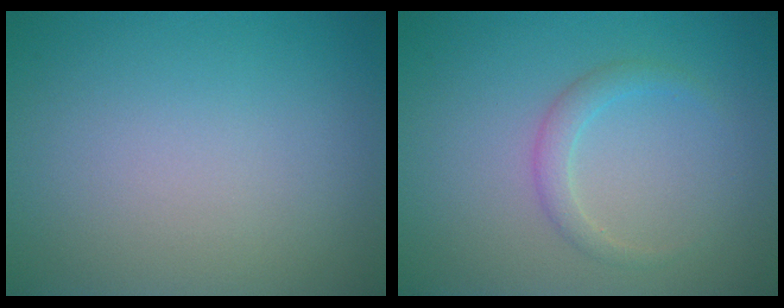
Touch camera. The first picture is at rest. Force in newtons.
{"total": 1.6, "press": 1.6, "slide": 0.1}